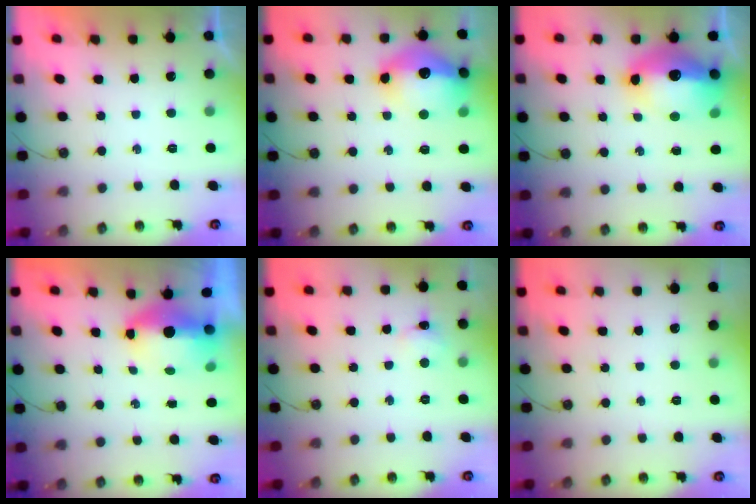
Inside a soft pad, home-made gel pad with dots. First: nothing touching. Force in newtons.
{"total": 17.8, "press": 17.7, "slide": 1.7}
{"total": 17.7, "press": 17.6, "slide": 2.0}
{"total": 11.4, "press": 8.2, "slide": 7.9}
{"total": 1.7, "press": 1.6, "slide": 0.4}
{"total": 0.0}